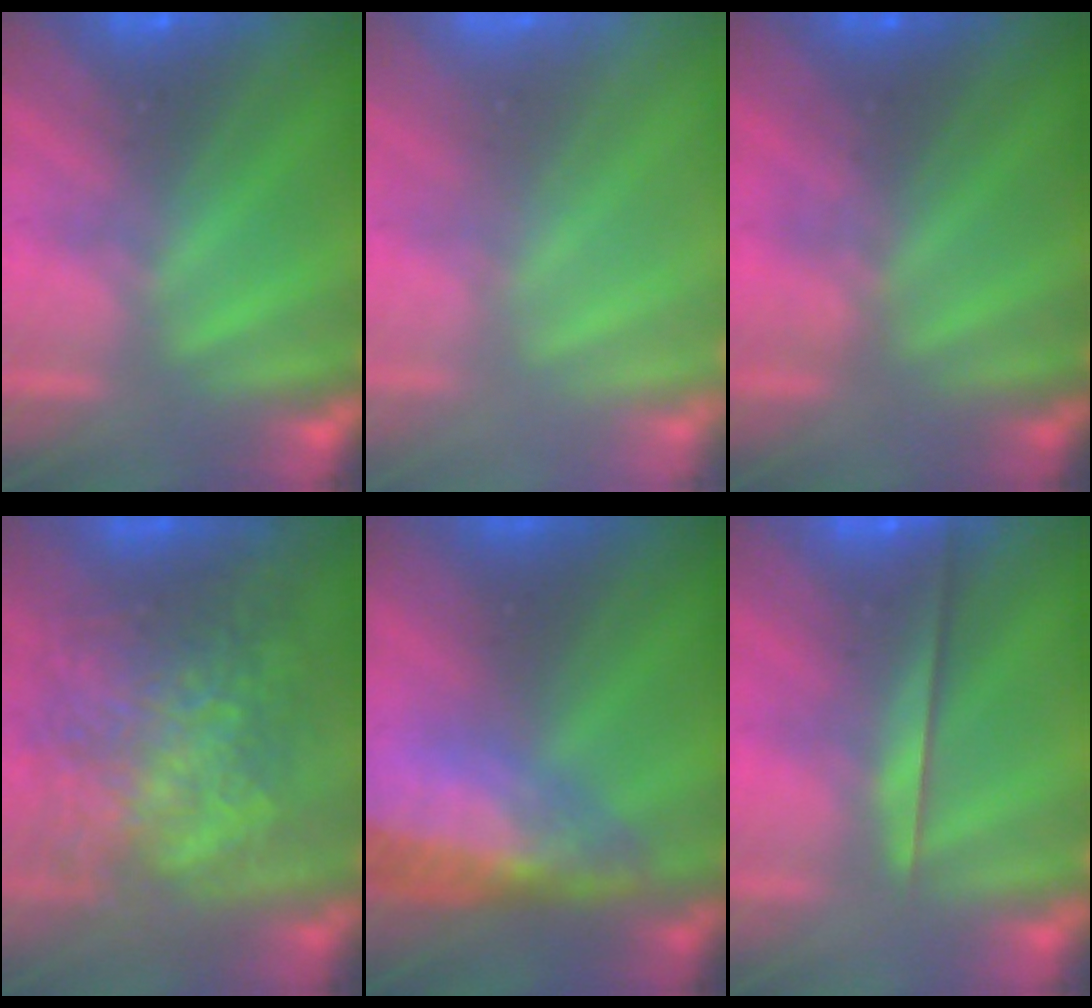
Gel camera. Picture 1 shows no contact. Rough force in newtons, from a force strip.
{"total": 3.4}
{"total": 3.8}
{"total": 9.3}
{"total": 7.8}
{"total": 2.4}